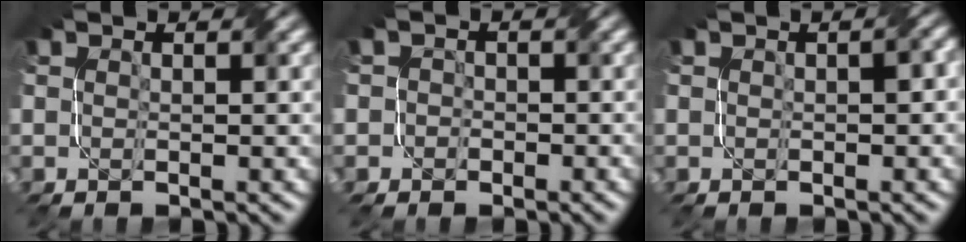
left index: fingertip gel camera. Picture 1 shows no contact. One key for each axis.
{"total": 2.2, "fx": -0.3, "fy": 2.1, "fz": 0.3, "tx": 0.010, "ty": 0.007, "tz": -0.019}
{"total": 1.4, "fx": 0.0, "fy": 0.5, "fz": 1.3, "tx": -0.016, "ty": 0.006, "tz": 0.002}